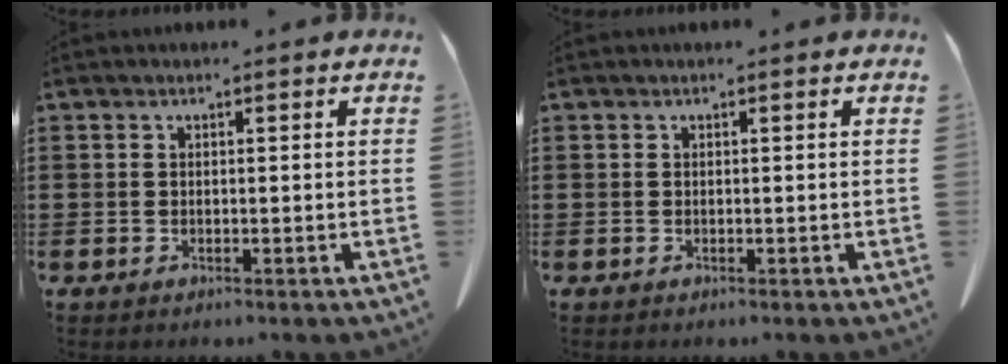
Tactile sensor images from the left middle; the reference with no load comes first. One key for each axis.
{"total": 0.0}